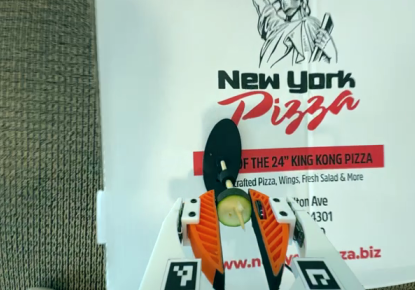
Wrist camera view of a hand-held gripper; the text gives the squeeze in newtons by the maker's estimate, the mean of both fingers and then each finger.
{"total": 7.0, "left": 7.1, "right": 7.0}